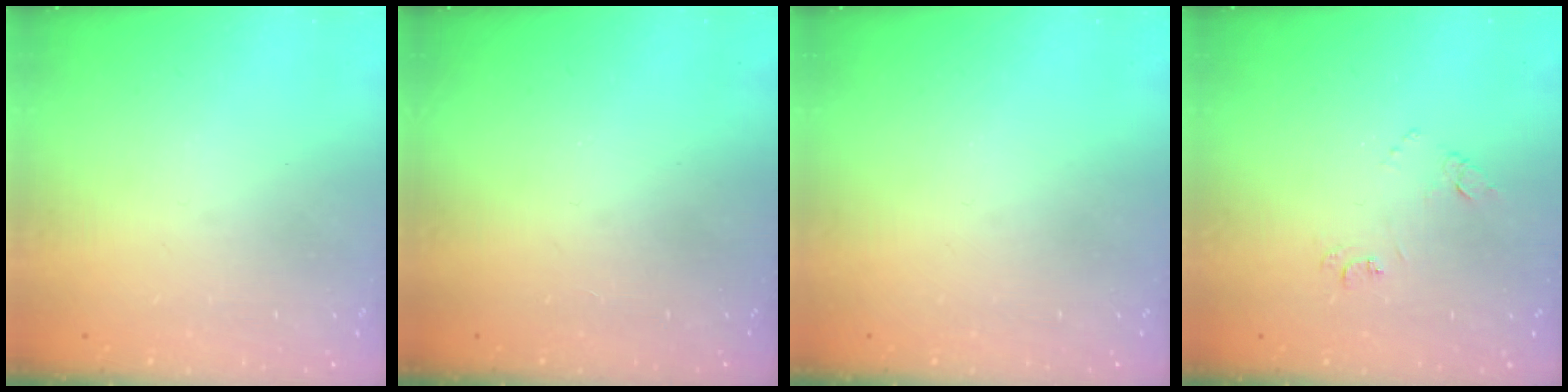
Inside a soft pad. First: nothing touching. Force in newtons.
{"total": 2.8, "press": 2.8, "slide": 0.4}
{"total": 0.0}
{"total": 7.9, "press": 7.9, "slide": 0.6}